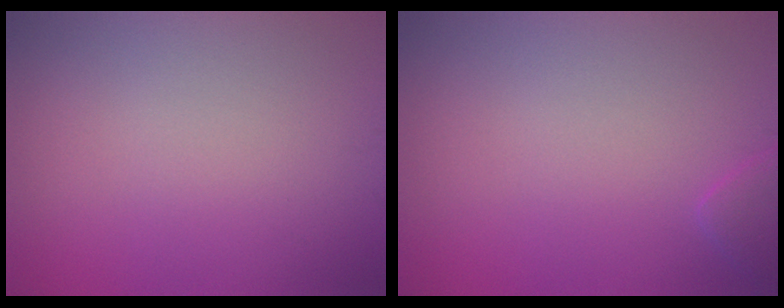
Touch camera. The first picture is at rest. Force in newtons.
{"total": 1.3, "press": 1.3, "slide": 0.1}